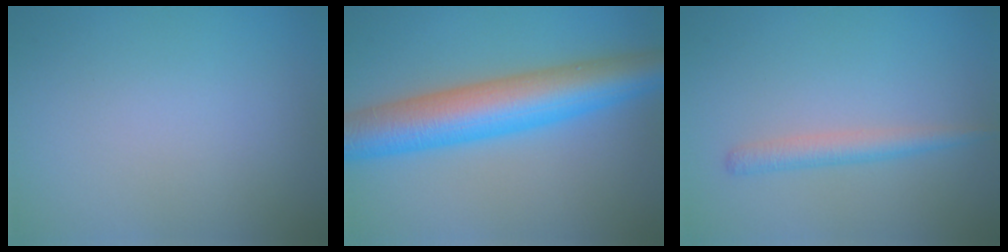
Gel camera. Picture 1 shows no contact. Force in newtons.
{"total": 9.2, "press": 9.2, "slide": 0.0}
{"total": 2.1, "press": 2.1, "slide": 0.1}